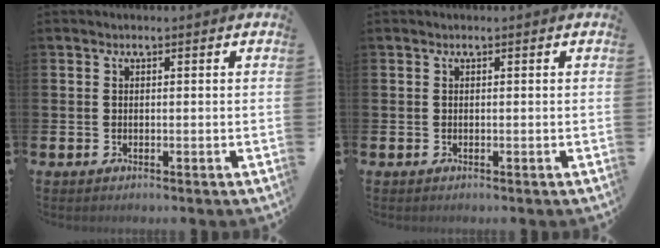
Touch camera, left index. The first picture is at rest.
{"total": 0.0}